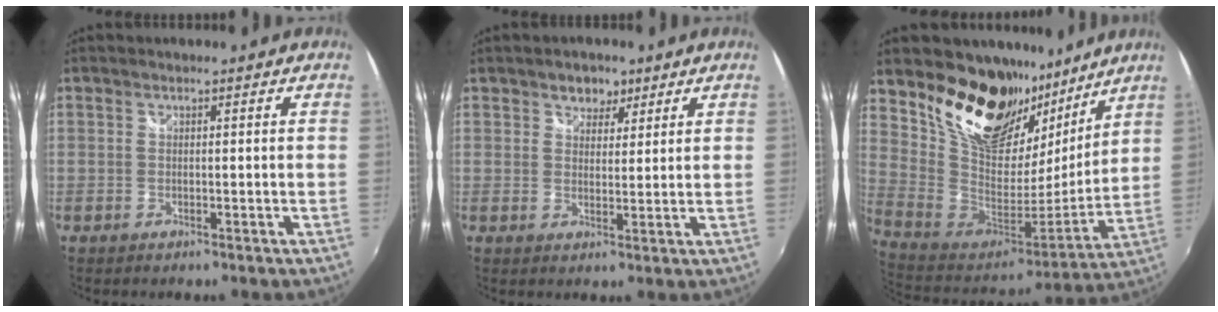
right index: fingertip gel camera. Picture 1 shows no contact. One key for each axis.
{"total": 3.8, "fx": 2.3, "fy": 2.8, "fz": 1.2, "tx": -0.008, "ty": 0.005, "tz": 0.035}
{"total": 24.4, "fx": 16.4, "fy": 13.2, "fz": 12.2, "tx": -0.246, "ty": 0.008, "tz": 0.307}